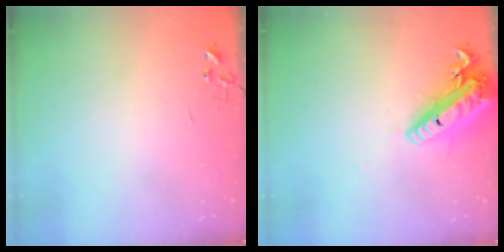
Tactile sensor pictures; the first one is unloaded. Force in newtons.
{"total": 19.5, "press": 19.2, "slide": 3.6}